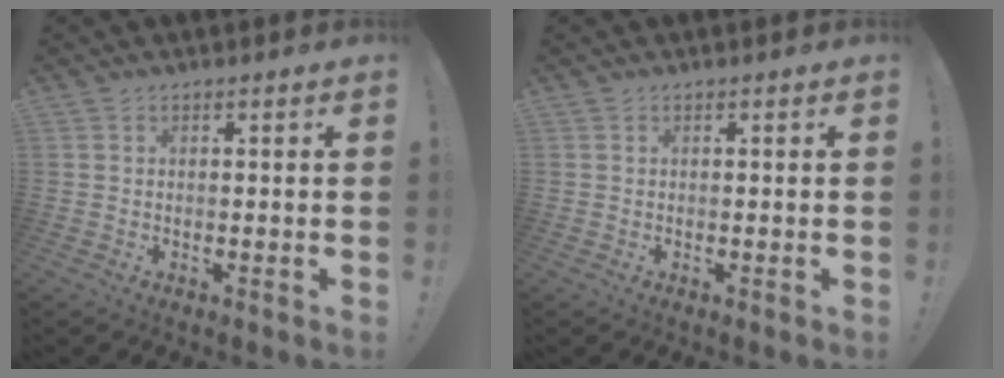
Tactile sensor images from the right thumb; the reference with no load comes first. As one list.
[{"total": 0.0}]